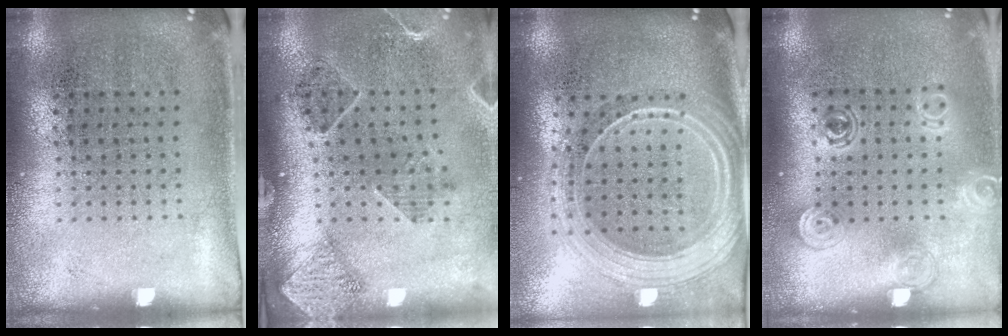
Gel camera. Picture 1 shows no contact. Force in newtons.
{"total": 1.6, "press": 1.6, "slide": 0.0}
{"total": 2.6, "press": 2.2, "slide": 1.4}
{"total": 1.4, "press": 1.2, "slide": 0.7}